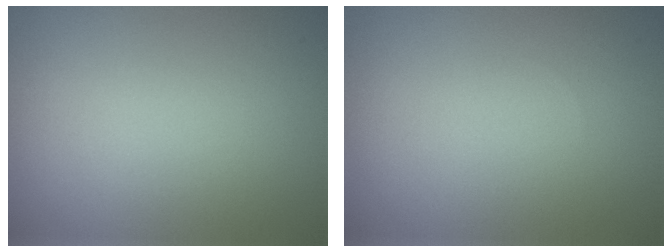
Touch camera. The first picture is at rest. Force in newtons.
{"total": 0.0}